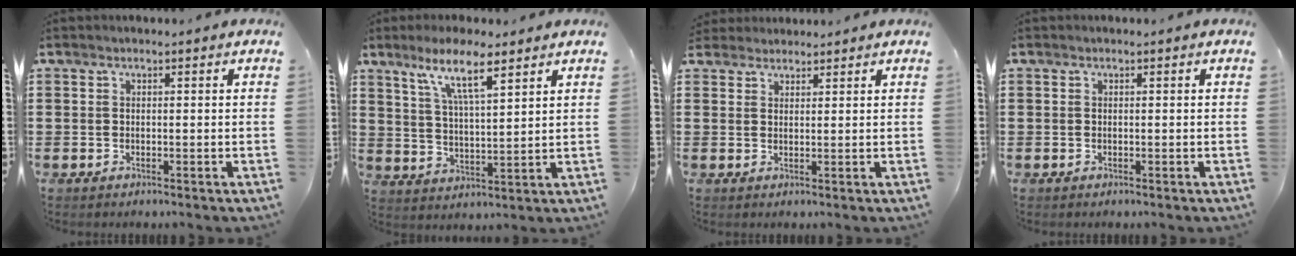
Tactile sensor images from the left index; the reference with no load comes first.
{"total": 8.8, "force": [6.0, 1.8, 6.3], "torque": [-0.120, -0.017, 0.101]}
{"total": 2.0, "force": [1.9, 0.6, -0.1], "torque": [-0.004, 0.004, 0.038]}
{"total": 0.0}